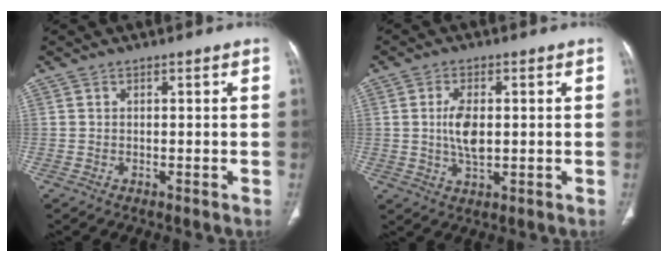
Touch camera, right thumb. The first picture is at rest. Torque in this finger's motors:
{"motor_torque": [1.71, 1.67, 0.91, -0.62, 0.13]}